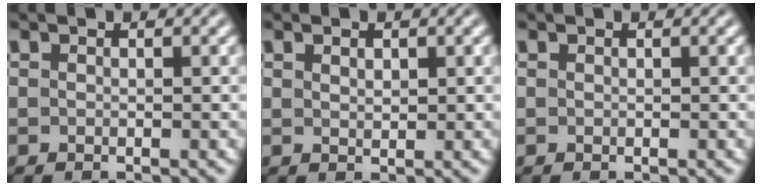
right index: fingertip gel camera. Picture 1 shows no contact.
{"total": 0.8, "force": [0.5, -0.4, 0.5], "torque": [0.000, -0.008, 0.020]}
{"total": 0.0}